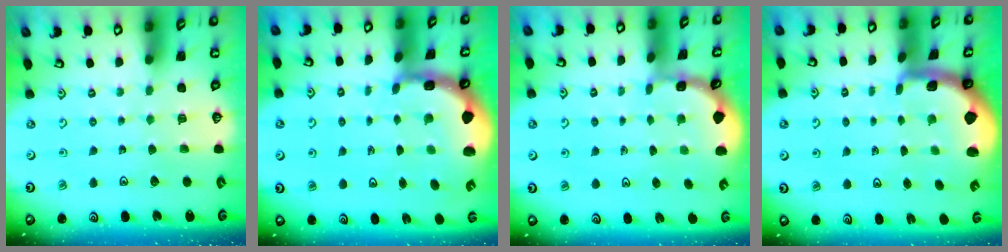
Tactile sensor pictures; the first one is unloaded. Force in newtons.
{"total": 3.2, "press": 3.1, "slide": 0.9}
{"total": 1.6, "press": 1.6, "slide": 0.2}
{"total": 1.8, "press": 1.8, "slide": 0.4}